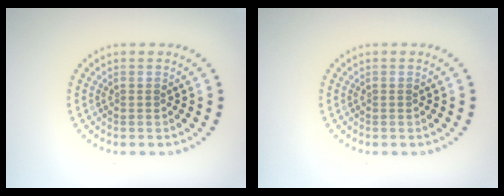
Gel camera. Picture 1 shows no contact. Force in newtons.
{"total": 0.0}